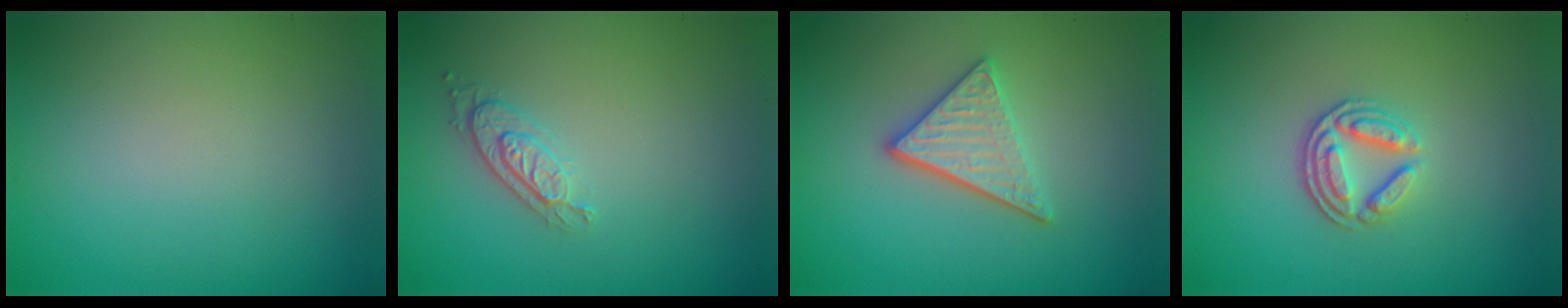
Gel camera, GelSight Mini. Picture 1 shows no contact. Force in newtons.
{"total": 2.0, "press": 1.8, "slide": 0.9}
{"total": 3.6, "press": 3.0, "slide": 1.9}
{"total": 3.4, "press": 2.7, "slide": 2.1}